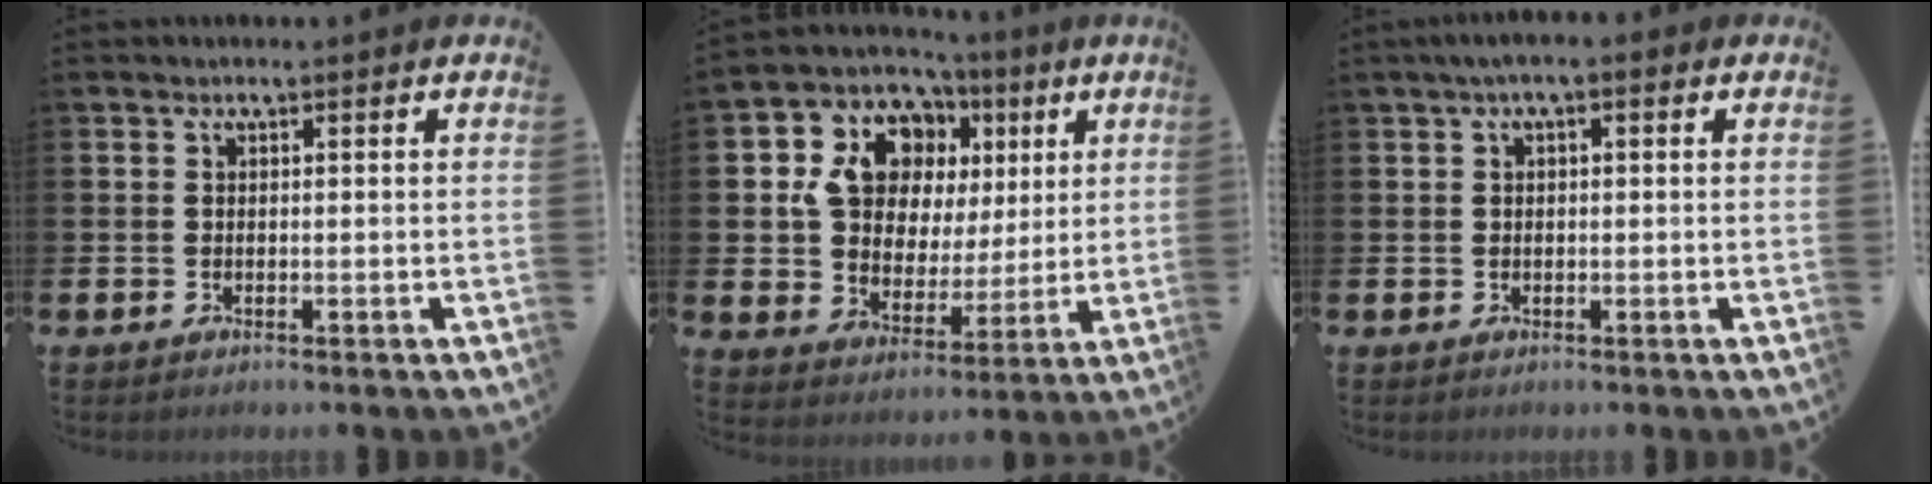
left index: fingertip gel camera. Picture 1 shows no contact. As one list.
[{"total": 10.6, "force": [5.6, 7.7, 4.6], "torque": [-0.137, -0.019, 0.106]}, {"total": 1.9, "force": [0.9, 0.9, 1.4], "torque": [-0.025, 0.010, 0.013]}]